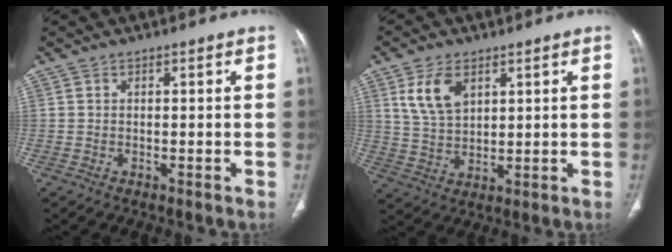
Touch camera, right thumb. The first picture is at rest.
{"total": 7.9, "force": [3.7, 4.6, 5.2], "torque": [-0.089, -0.014, 0.080]}